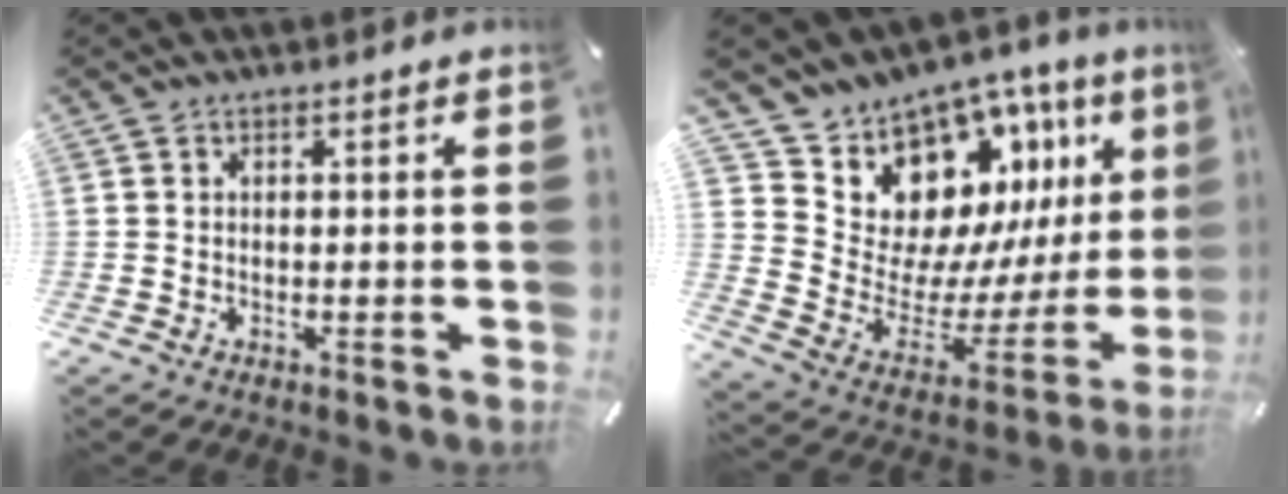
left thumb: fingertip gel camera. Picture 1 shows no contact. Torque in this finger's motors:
{"motor_torque": [3.05, 1.96, 1.39, -1.38, 0.12]}